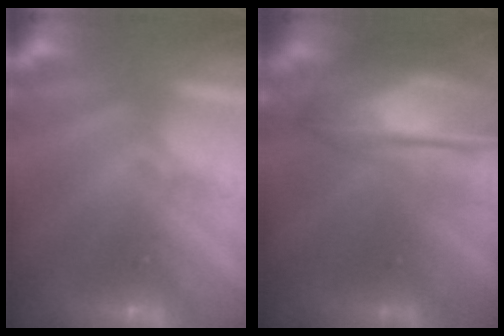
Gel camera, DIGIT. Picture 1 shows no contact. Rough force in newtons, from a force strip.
{"total": 9.2}